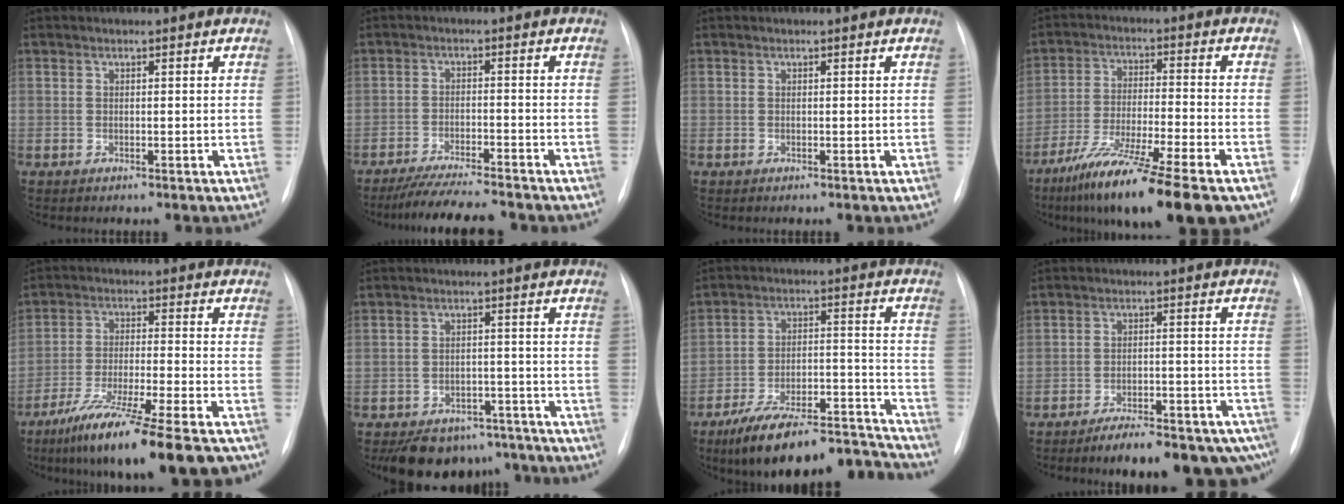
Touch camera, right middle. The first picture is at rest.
{"total": 9.6, "force": [-8.6, 0.3, 4.3], "torque": [-0.065, -0.020, -0.136]}
{"total": 0.0}
{"total": 17.2, "force": [-11.9, 1.2, 12.4], "torque": [-0.191, -0.043, -0.198]}
{"total": 17.7, "force": [-13.4, 0.7, 11.5], "torque": [-0.170, -0.040, -0.218]}
{"total": 10.9, "force": [-8.8, 5.8, 2.7], "torque": [-0.027, 0.011, -0.115]}
{"total": 19.2, "force": [-17.4, 3.4, 7.4], "torque": [-0.088, 0.040, -0.268]}
{"total": 16.3, "force": [-13.6, 4.0, 7.8], "torque": [-0.043, 0.032, -0.179]}